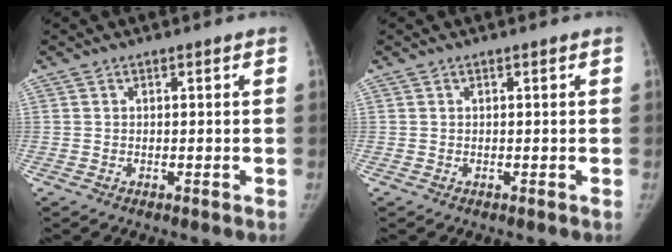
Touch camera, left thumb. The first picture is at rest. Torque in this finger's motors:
{"motor_torque": [0.08, 0.07, 0.15, -0.12, 0.03]}